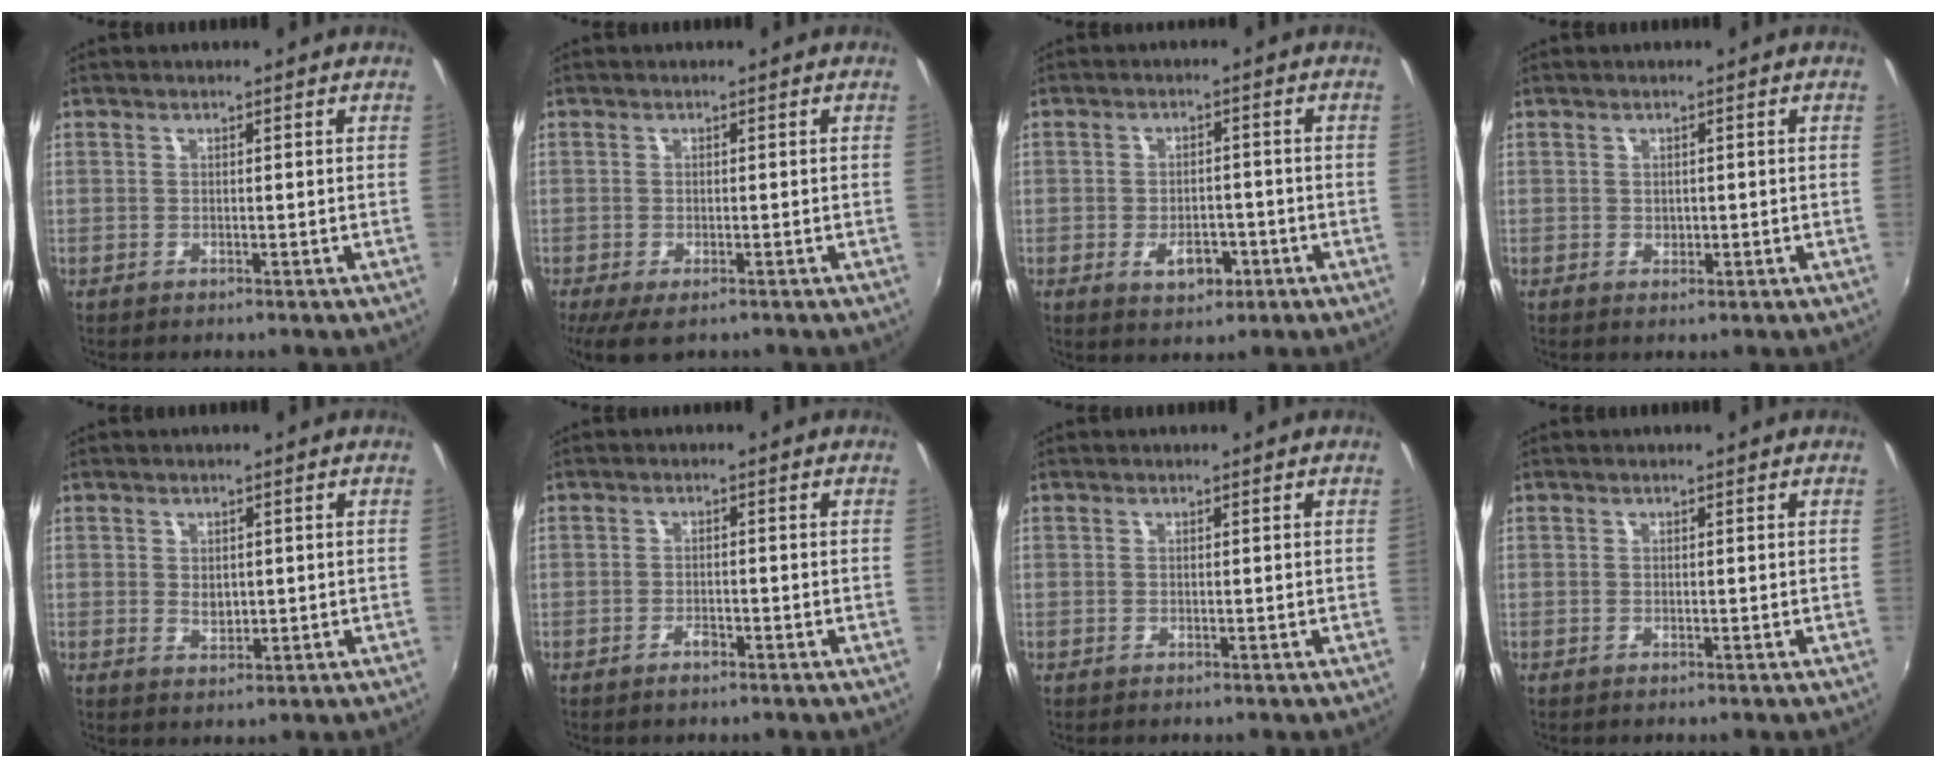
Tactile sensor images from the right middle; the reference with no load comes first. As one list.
[{"total": 5.7, "force": [-3.5, 2.3, 3.8], "torque": [-0.079, -0.029, -0.055]}, {"total": 5.3, "force": [-2.3, 3.4, 3.4], "torque": [-0.066, -0.001, -0.028]}, {"total": 0.9, "force": [0.0, 0.8, 0.4], "torque": [-0.003, -0.001, -0.001]}, {"total": 2.4, "force": [0.2, 1.8, 1.6], "torque": [-0.024, -0.001, 0.004]}, {"total": 1.8, "force": [-1.3, 0.6, 1.0], "torque": [-0.021, -0.001, -0.025]}, {"total": 0.0}, {"total": 0.0}]